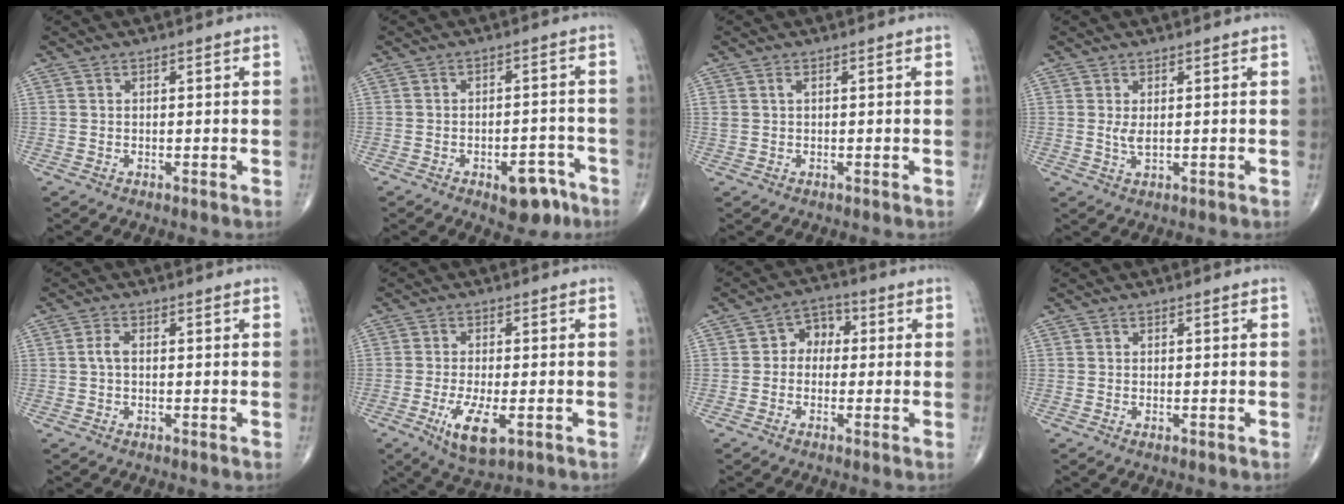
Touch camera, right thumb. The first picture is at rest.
{"total": 7.1, "force": [-4.1, 3.6, 4.5], "torque": [-0.036, 0.030, -0.051]}
{"total": 1.0, "force": [0.4, 0.5, 0.8], "torque": [-0.024, 0.009, 0.013]}
{"total": 2.0, "force": [0.3, 0.7, 1.8], "torque": [-0.039, -0.006, 0.010]}
{"total": 1.9, "force": [-0.1, 1.0, 1.6], "torque": [-0.032, 0.002, -0.005]}
{"total": 7.9, "force": [-2.9, 2.9, 6.8], "torque": [-0.128, -0.012, -0.046]}
{"total": 5.2, "force": [0.0, 4.2, 3.1], "torque": [-0.020, 0.023, -0.014]}
{"total": 0.5, "force": [-0.2, 0.2, 0.4], "torque": [-0.008, 0.000, -0.004]}